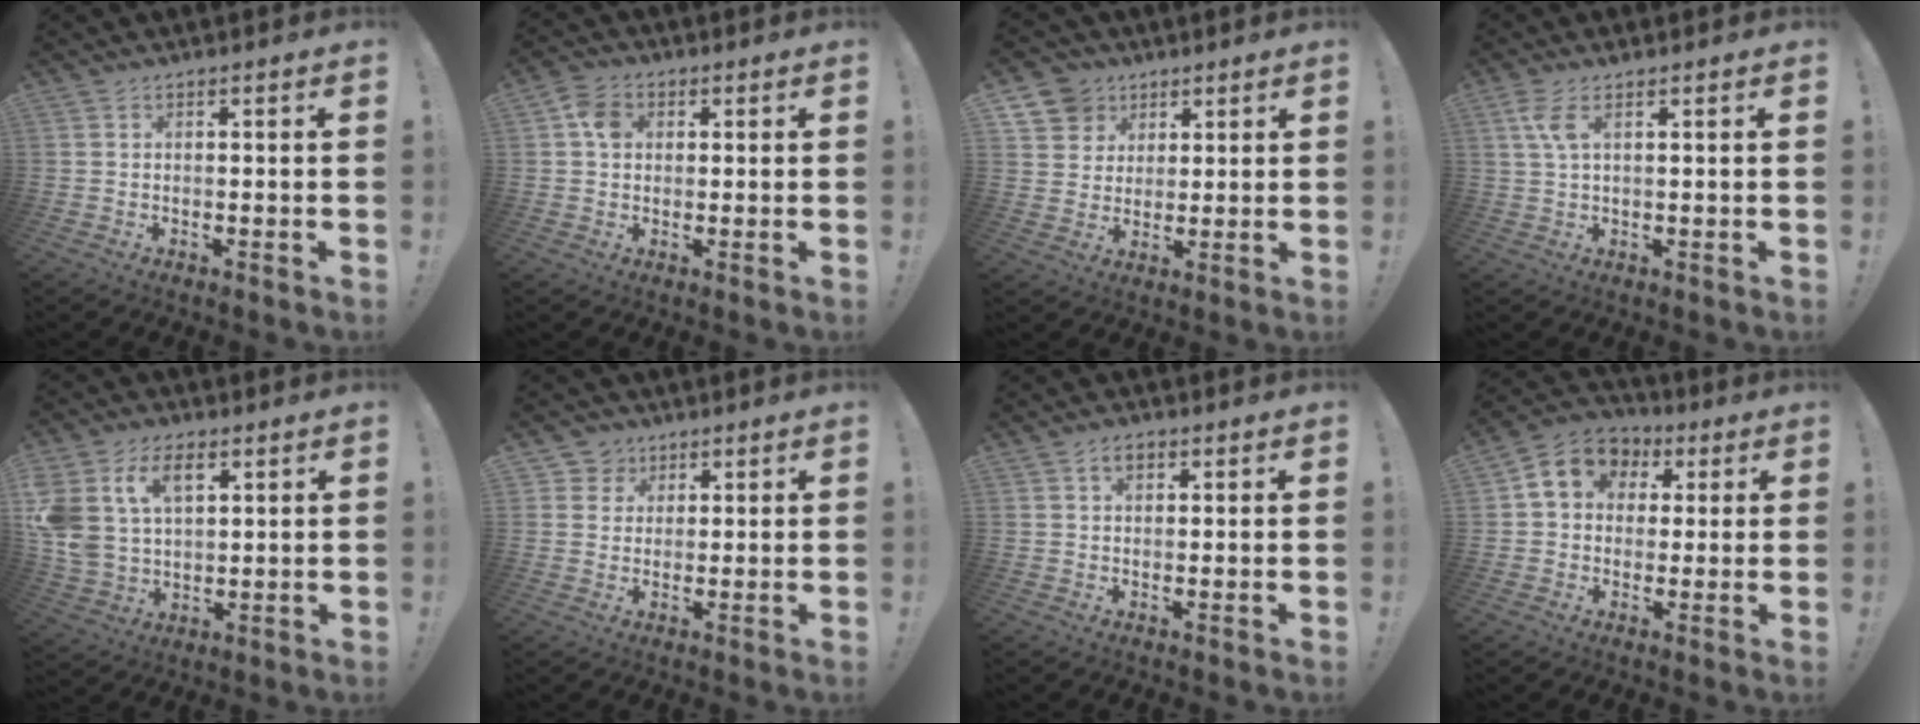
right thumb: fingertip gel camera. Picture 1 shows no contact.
{"total": 5.7, "force": [1.1, 4.4, 3.4], "torque": [-0.053, 0.012, 0.022]}
{"total": 8.9, "force": [4.5, 7.4, 1.7], "torque": [-0.025, -0.031, 0.091]}
{"total": 4.6, "force": [1.8, 1.4, 3.9], "torque": [-0.073, -0.002, 0.032]}
{"total": 14.4, "force": [6.4, 9.8, 8.5], "torque": [-0.166, -0.027, 0.122]}
{"total": 4.7, "force": [2.3, 4.1, 0.4], "torque": [-0.002, -0.014, 0.042]}
{"total": 3.4, "force": [1.4, 2.1, 2.2], "torque": [-0.031, 0.002, 0.024]}
{"total": 10.4, "force": [2.7, 8.7, 5.0], "torque": [-0.072, 0.003, 0.057]}